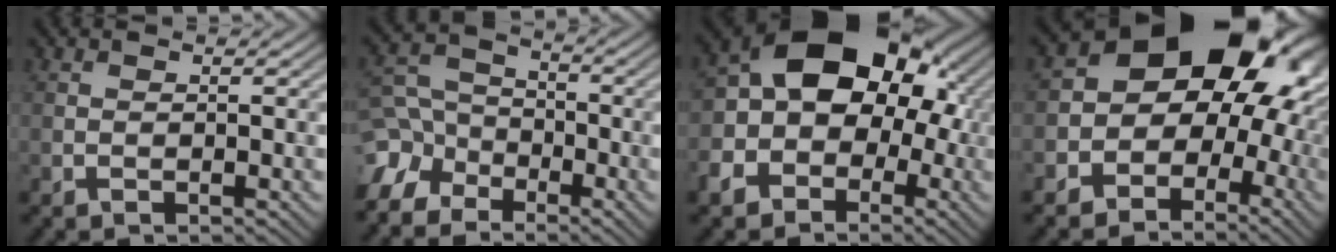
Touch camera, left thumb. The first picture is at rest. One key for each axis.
{"total": 8.4, "fx": -4.5, "fy": 6.4, "fz": 3.2, "tx": -0.072, "ty": -0.008, "tz": -0.110}
{"total": 15.2, "fx": -1.8, "fy": 11.6, "fz": 9.7, "tx": -0.161, "ty": -0.005, "tz": -0.044}
{"total": 15.5, "fx": 0.2, "fy": 11.8, "fz": 10.1, "tx": -0.125, "ty": -0.015, "tz": 0.001}